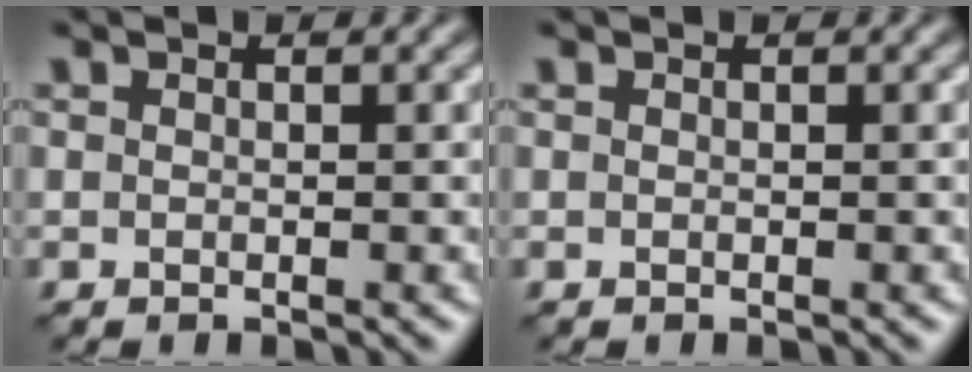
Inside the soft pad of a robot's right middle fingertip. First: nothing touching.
{"total": 0.0}